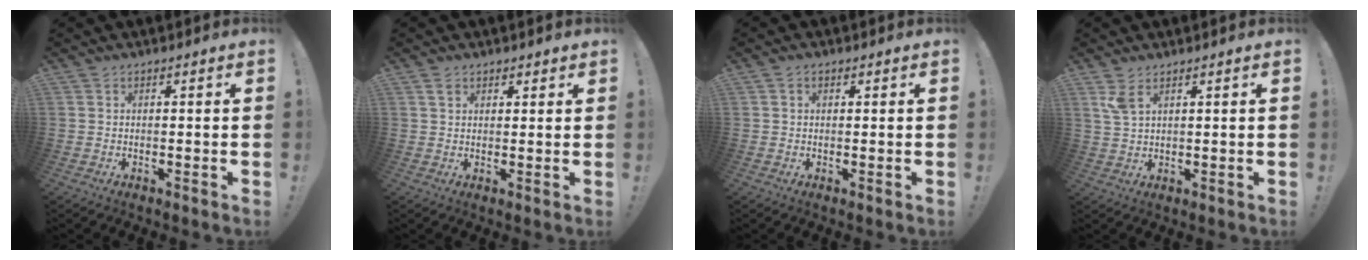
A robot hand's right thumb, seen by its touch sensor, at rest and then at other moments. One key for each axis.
{"total": 2.8, "fx": 1.8, "fy": 2.0, "fz": 1.1, "tx": -0.003, "ty": -0.006, "tz": 0.029}
{"total": 0.8, "fx": 0.3, "fy": 0.7, "fz": 0.3, "tx": -0.004, "ty": 0.002, "tz": 0.004}
{"total": 4.3, "fx": 2.7, "fy": 1.3, "fz": 3.1, "tx": -0.062, "ty": -0.009, "tz": 0.052}